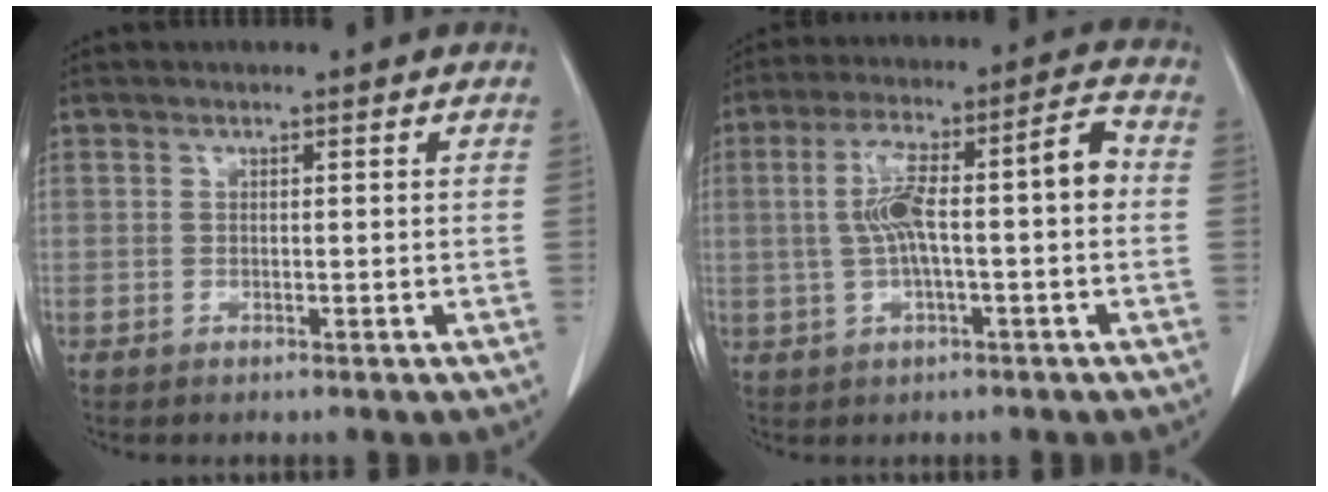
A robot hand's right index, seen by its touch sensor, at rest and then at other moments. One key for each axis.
{"total": 11.6, "fx": 0.0, "fy": 2.1, "fz": 11.4, "tx": -0.201, "ty": 0.041, "tz": 0.003}